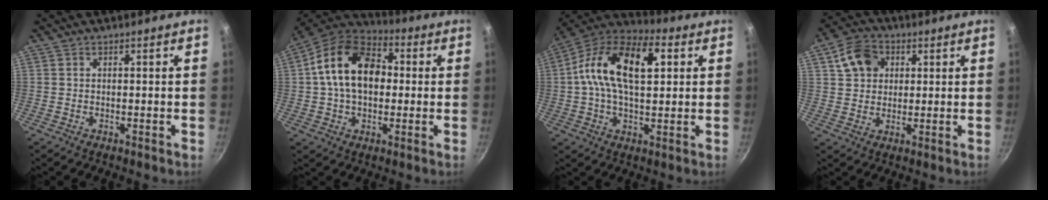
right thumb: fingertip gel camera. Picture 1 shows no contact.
{"total": 16.8, "force": [1.7, 11.5, 12.1], "torque": [-0.176, 0.027, 0.010]}
{"total": 19.1, "force": [3.7, 10.3, 15.6], "torque": [-0.263, 0.022, 0.042]}
{"total": 8.4, "force": [2.8, 6.7, 4.3], "torque": [-0.054, 0.011, 0.041]}